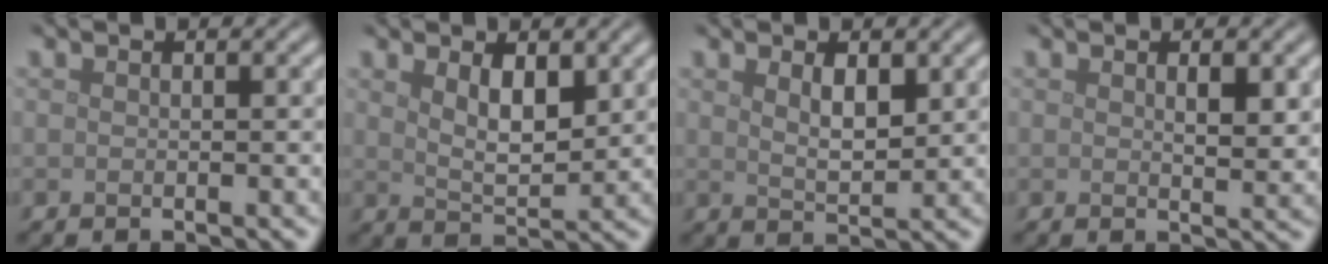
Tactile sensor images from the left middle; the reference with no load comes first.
{"total": 3.4, "force": [1.6, 1.4, 2.7], "torque": [-0.051, -0.006, 0.032]}
{"total": 2.4, "force": [1.2, 0.9, 1.9], "torque": [-0.036, -0.005, 0.024]}
{"total": 2.0, "force": [0.7, 0.7, 1.8], "torque": [-0.027, -0.007, 0.014]}